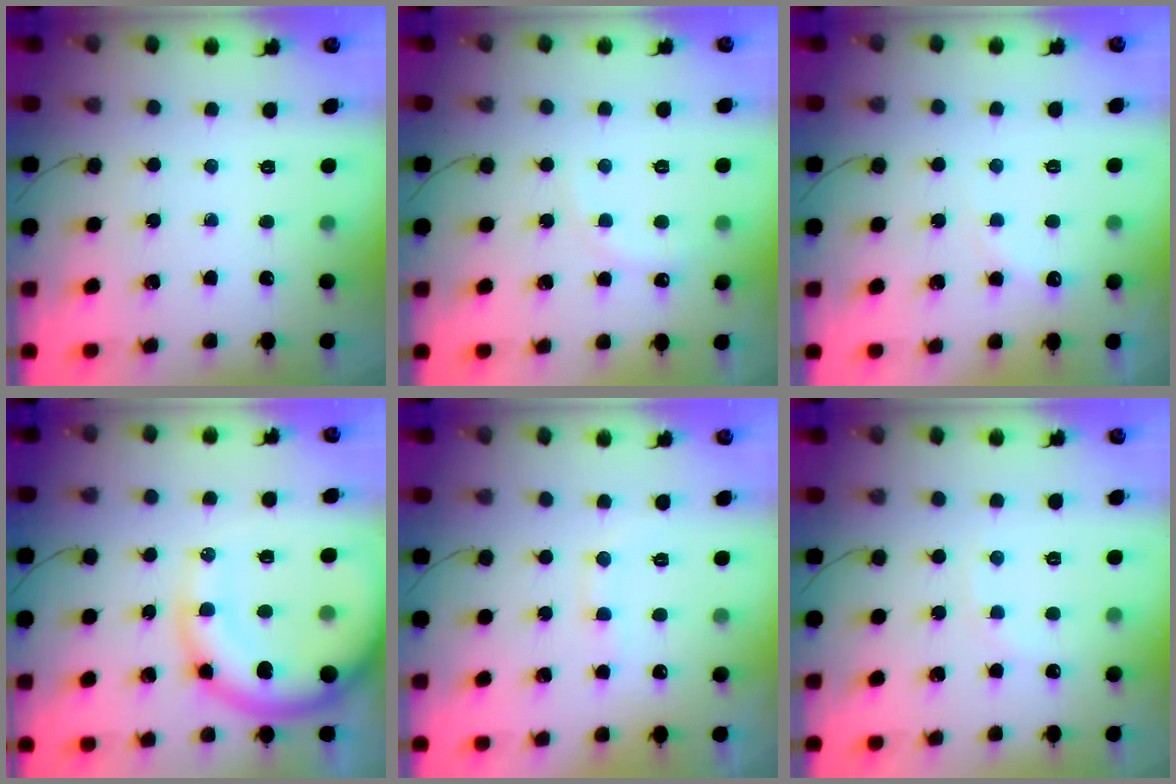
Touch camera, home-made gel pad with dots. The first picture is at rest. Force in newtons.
{"total": 6.8, "press": 6.7, "slide": 1.2}
{"total": 7.4, "press": 7.2, "slide": 1.4}
{"total": 14.5, "press": 13.9, "slide": 3.9}
{"total": 8.3, "press": 8.2, "slide": 1.3}
{"total": 3.9, "press": 3.7, "slide": 1.1}